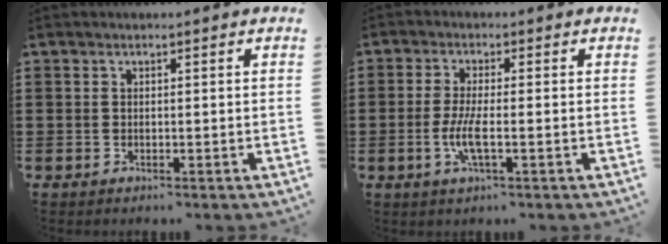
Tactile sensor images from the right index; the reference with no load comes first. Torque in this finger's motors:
{"motor_torque": [2.14, 0.00, 0.44, 0.17]}